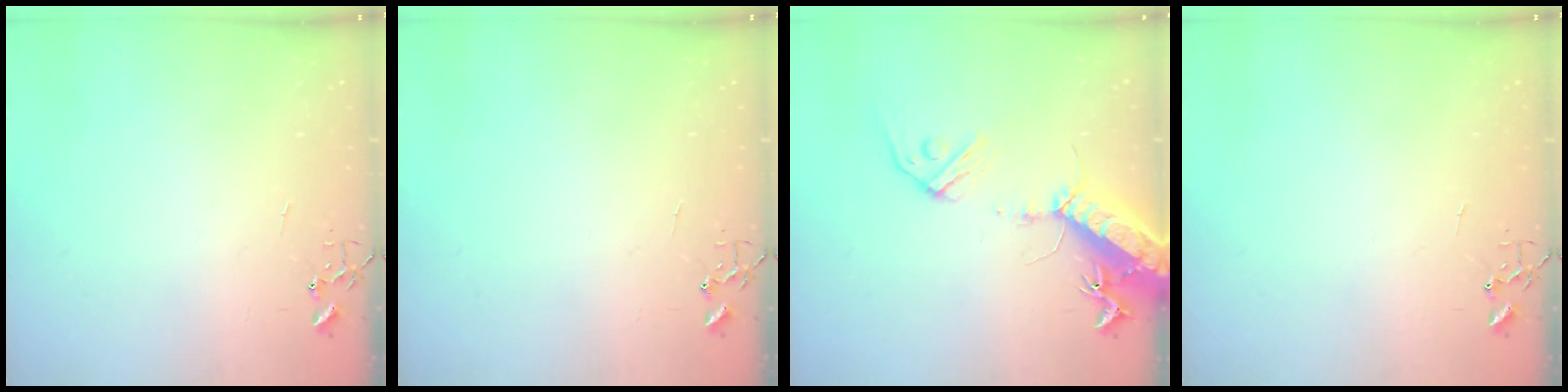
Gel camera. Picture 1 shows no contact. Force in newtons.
{"total": 0.0}
{"total": 16.9, "press": 16.5, "slide": 3.8}
{"total": 0.0}